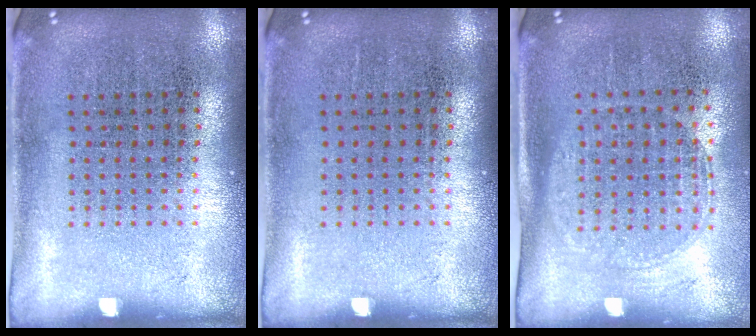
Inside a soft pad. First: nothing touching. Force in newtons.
{"total": 0.0}
{"total": 1.5, "press": 1.3, "slide": 0.7}